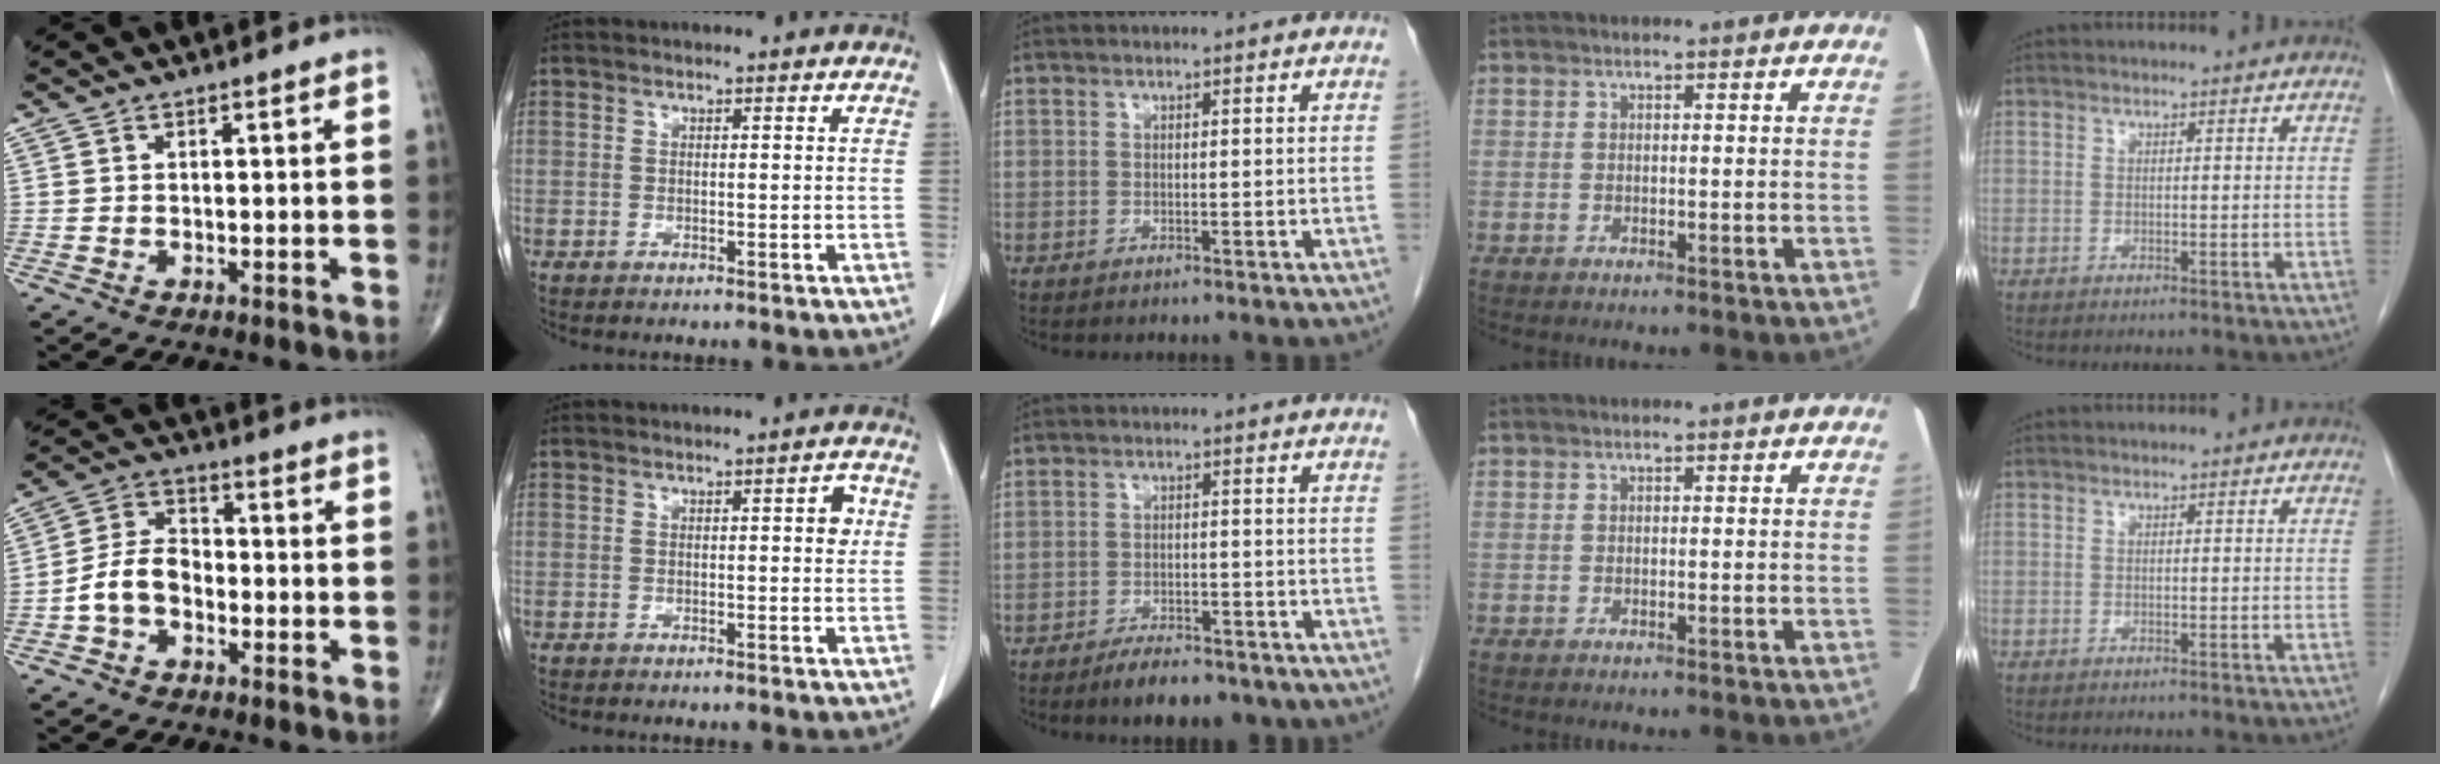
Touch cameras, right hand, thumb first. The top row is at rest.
{"thumb": {"total": 7.8, "force": [-2.5, 5.4, 5.1], "torque": [-0.086, 0.035, -0.057]}, "index": {"total": 2.3, "force": [0.5, 0.6, 2.1], "torque": [-0.024, 0.004, 0.005]}, "middle": {"total": 6.2, "force": [-4.7, 2.3, 3.3], "torque": [-0.046, -0.001, -0.067]}}